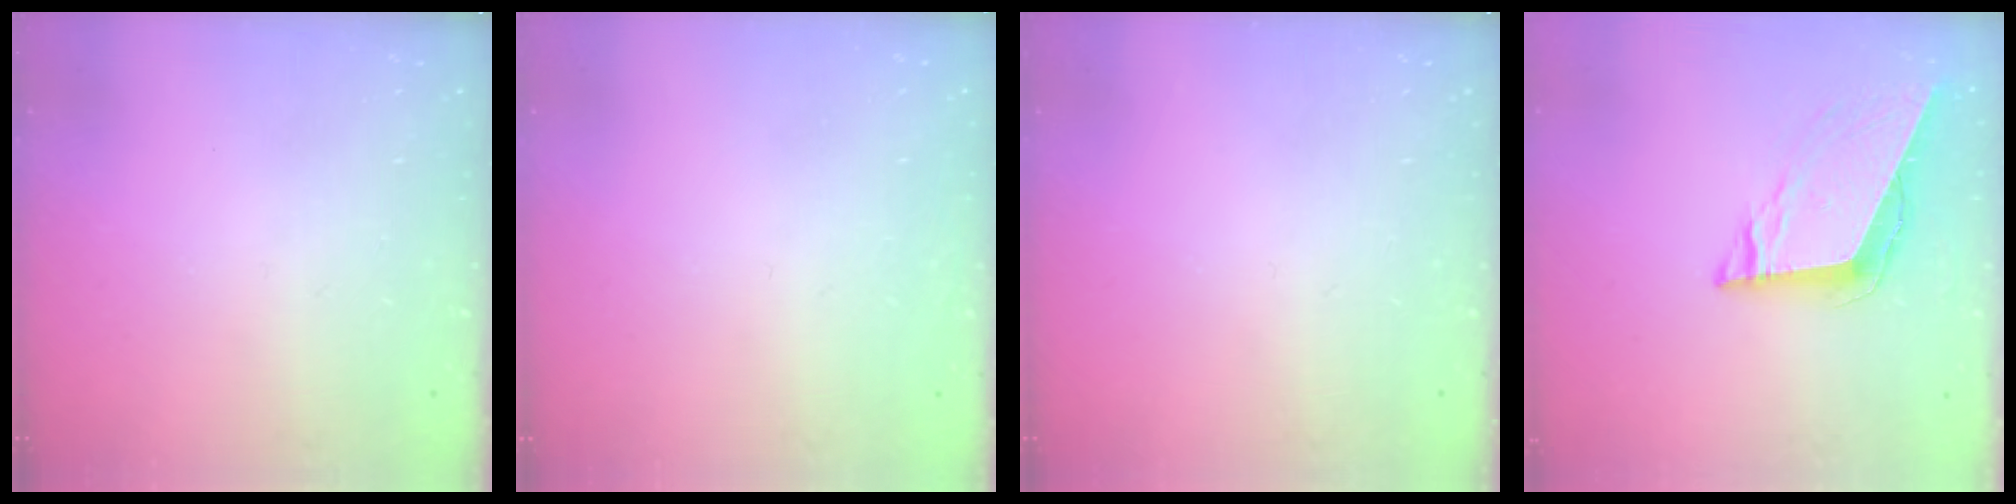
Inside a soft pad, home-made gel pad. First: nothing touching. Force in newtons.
{"total": 1.6, "press": 1.6, "slide": 0.1}
{"total": 0.0}
{"total": 10.4, "press": 9.8, "slide": 3.5}